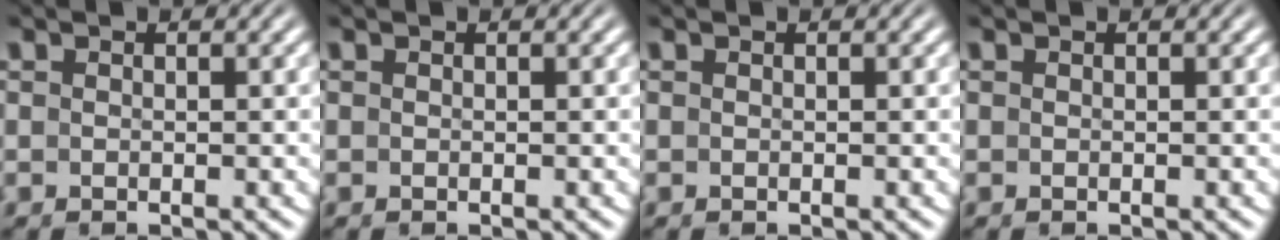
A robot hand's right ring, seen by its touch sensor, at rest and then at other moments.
{"total": 0.0}
{"total": 1.5, "force": [-0.3, -1.4, -0.5], "torque": [0.017, -0.010, 0.006]}
{"total": 0.0}